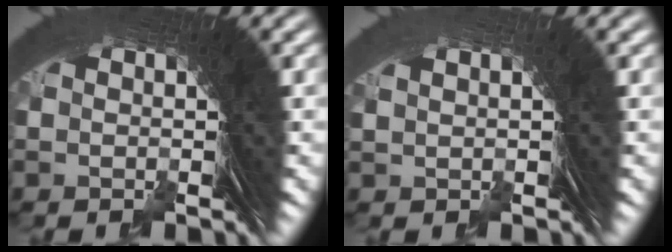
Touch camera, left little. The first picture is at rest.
{"total": 0.7, "force": [0.2, -0.4, -0.6], "torque": [0.015, 0.001, 0.011]}